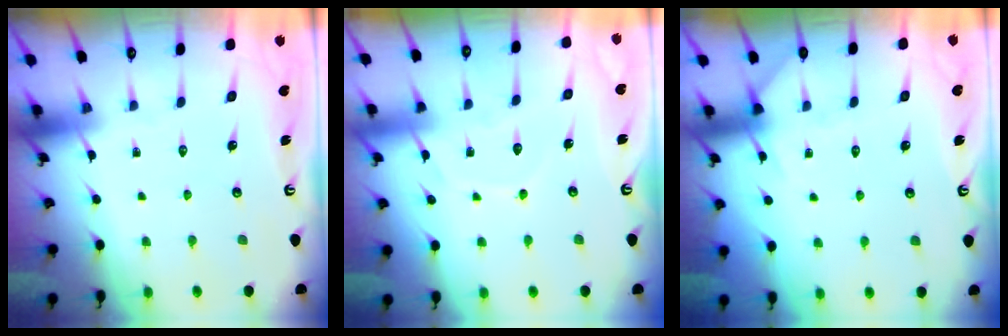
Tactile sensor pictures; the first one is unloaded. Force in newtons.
{"total": 7.4, "press": 7.4, "slide": 0.7}
{"total": 5.1, "press": 5.1, "slide": 0.7}